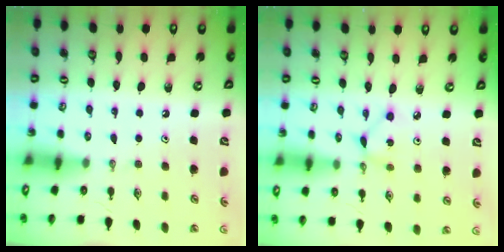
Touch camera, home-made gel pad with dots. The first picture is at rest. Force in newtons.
{"total": 2.2, "press": 2.2, "slide": 0.1}